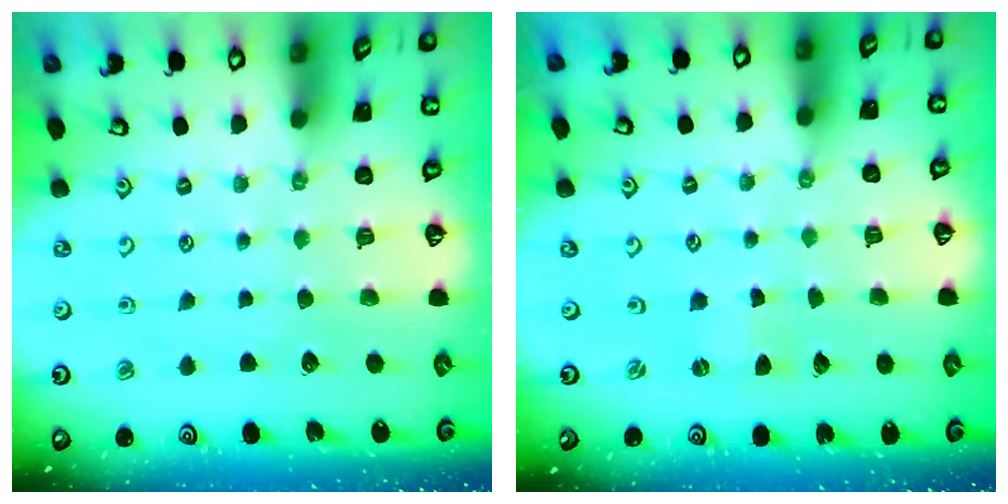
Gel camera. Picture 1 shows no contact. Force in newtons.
{"total": 0.0}